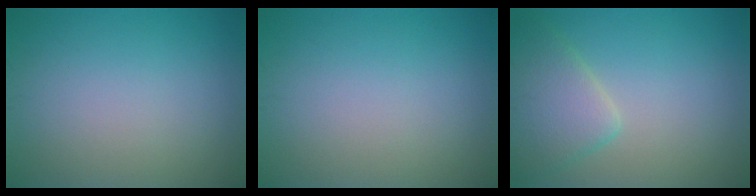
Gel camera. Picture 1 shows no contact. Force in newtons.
{"total": 0.0}
{"total": 4.3, "press": 4.3, "slide": 0.3}